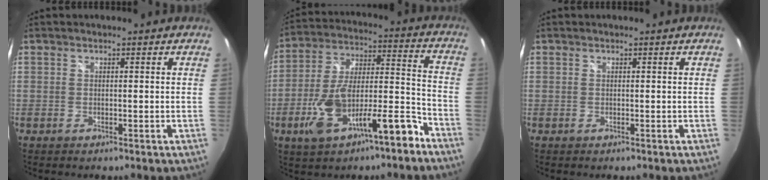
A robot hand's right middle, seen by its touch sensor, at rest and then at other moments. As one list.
[{"total": 17.7, "force": [-10.3, 5.3, 13.5], "torque": [-0.237, 0.003, -0.166]}, {"total": 0.0}]